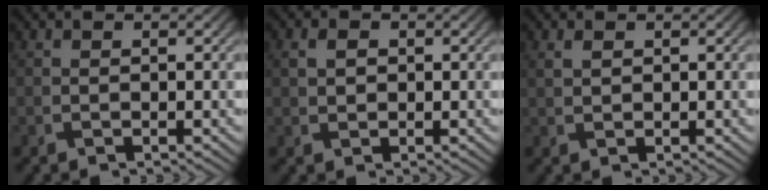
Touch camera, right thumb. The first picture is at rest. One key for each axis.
{"total": 2.0, "fx": 0.4, "fy": 1.5, "fz": 1.3, "tx": -0.034, "ty": 0.002, "tz": 0.007}
{"total": 1.3, "fx": 0.6, "fy": 0.7, "fz": 1.0, "tx": -0.027, "ty": 0.001, "tz": 0.016}